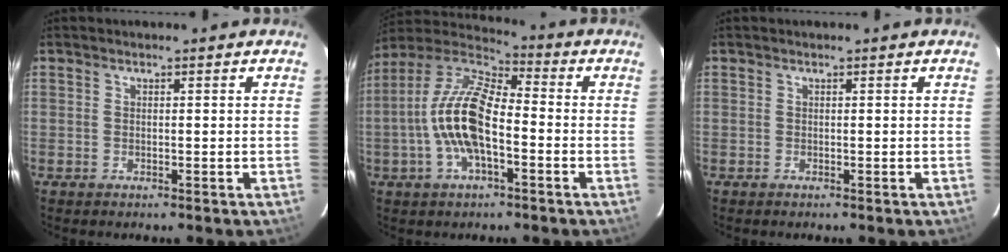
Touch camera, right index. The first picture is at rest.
{"total": 14.3, "force": [-3.3, 5.7, 12.7], "torque": [-0.255, 0.008, -0.068]}
{"total": 0.0}